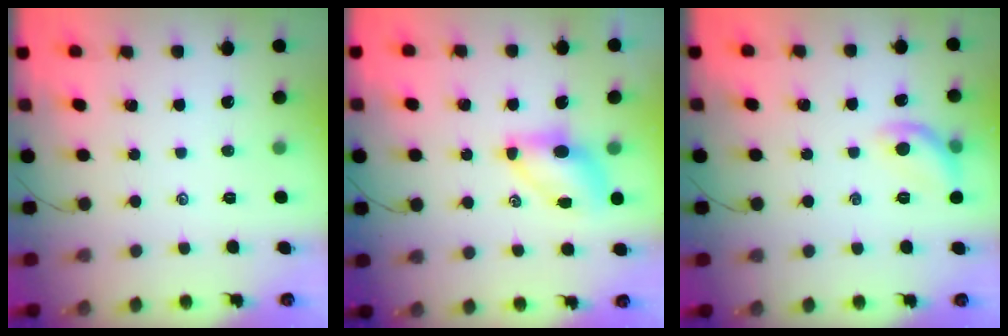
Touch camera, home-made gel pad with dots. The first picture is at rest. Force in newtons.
{"total": 6.6, "press": 6.5, "slide": 1.0}
{"total": 8.9, "press": 8.9, "slide": 0.6}